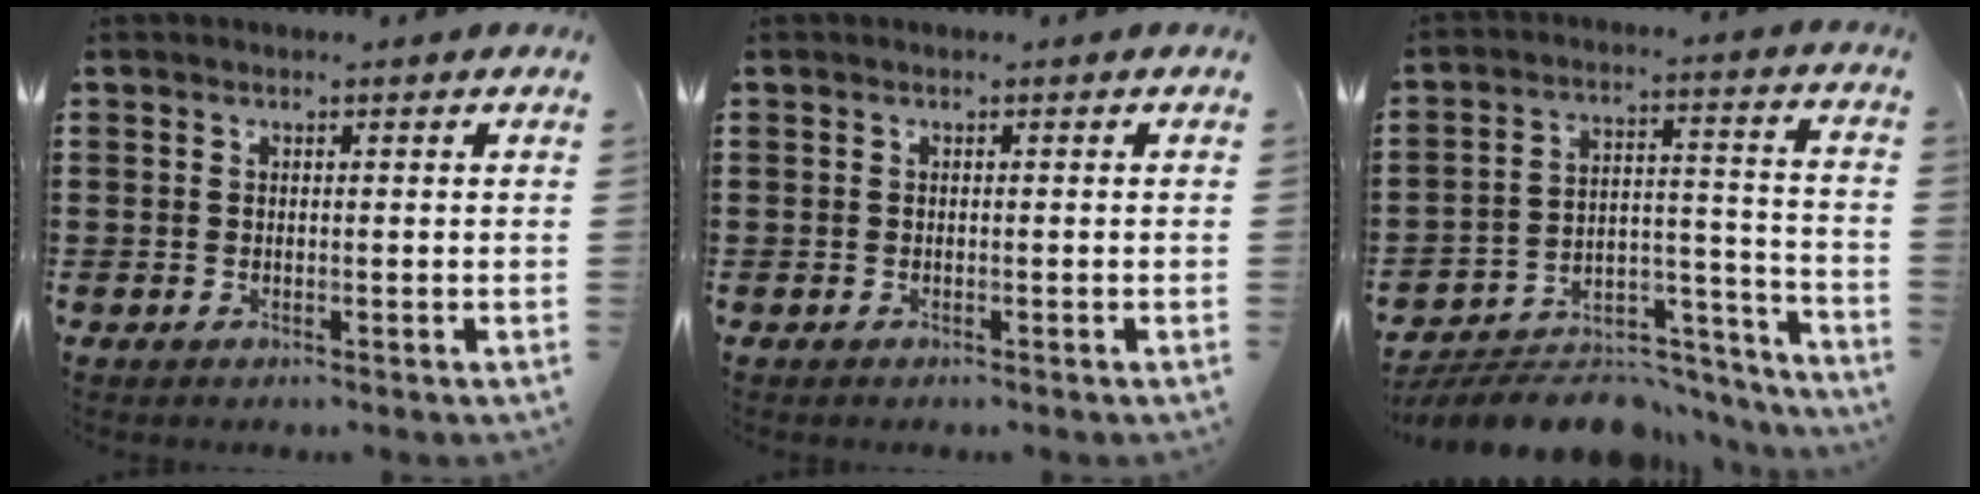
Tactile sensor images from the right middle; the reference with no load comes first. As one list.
[{"total": 0.0}, {"total": 7.7, "force": [-7.1, 2.2, 2.0], "torque": [-0.019, 0.023, -0.134]}]